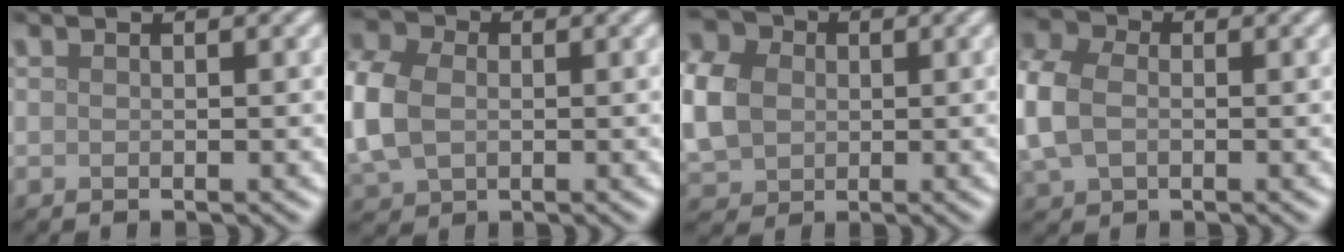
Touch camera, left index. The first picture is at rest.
{"total": 7.3, "force": [0.0, 5.5, 4.7], "torque": [-0.149, 0.004, 0.002]}
{"total": 7.9, "force": [0.5, 6.4, 4.5], "torque": [-0.116, 0.014, -0.003]}
{"total": 6.4, "force": [-0.1, 4.8, 4.2], "torque": [-0.134, 0.002, 0.001]}